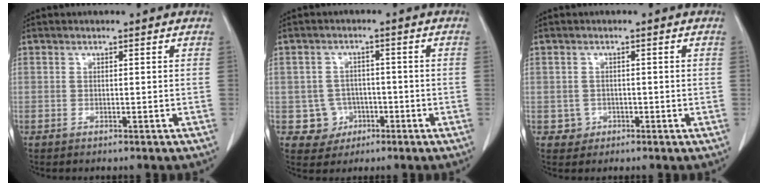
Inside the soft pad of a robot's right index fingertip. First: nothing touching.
{"total": 4.6, "force": [-1.1, 4.5, 0.2], "torque": [0.009, 0.014, -0.010]}
{"total": 1.8, "force": [-0.5, 1.7, 0.0], "torque": [0.010, 0.008, -0.007]}